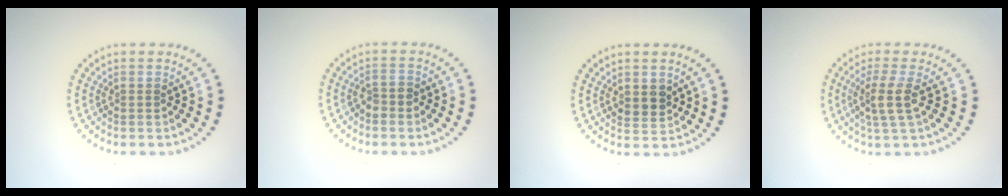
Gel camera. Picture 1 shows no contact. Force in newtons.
{"total": 1.3, "press": 1.2, "slide": 0.6}
{"total": 1.9, "press": 1.7, "slide": 0.7}
{"total": 2.9, "press": 2.3, "slide": 1.8}